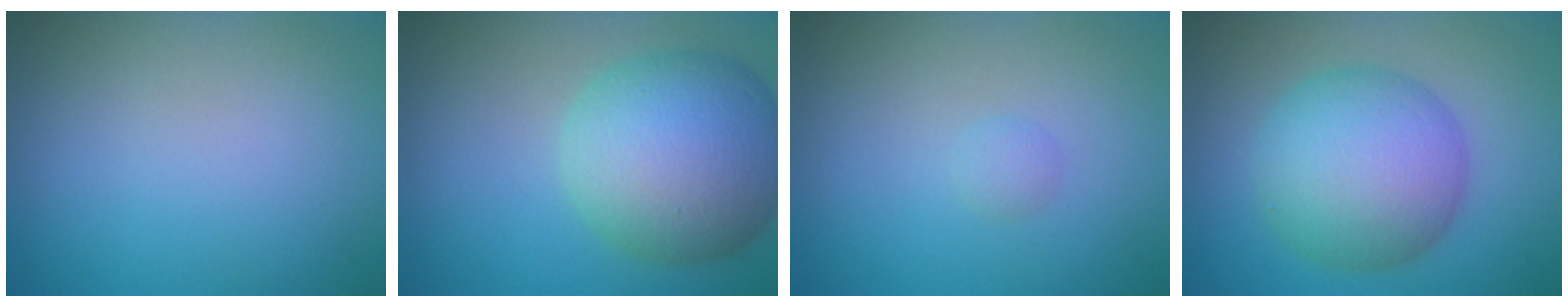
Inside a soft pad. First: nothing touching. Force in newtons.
{"total": 10.5, "press": 10.5, "slide": 0.4}
{"total": 0.8, "press": 0.8, "slide": 0.1}
{"total": 8.7, "press": 8.7, "slide": 0.2}